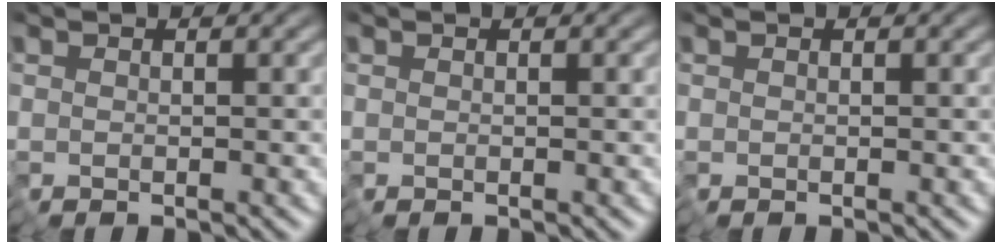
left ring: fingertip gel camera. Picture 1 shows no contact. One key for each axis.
{"total": 0.0}
{"total": 0.0}